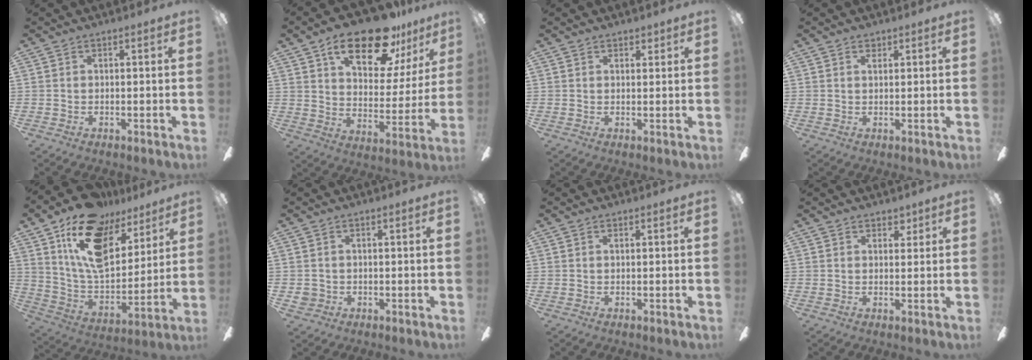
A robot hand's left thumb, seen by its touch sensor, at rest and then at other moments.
{"total": 21.1, "force": [14.0, 8.9, 13.1], "torque": [-0.207, -0.068, 0.235]}
{"total": 1.4, "force": [1.1, 0.7, 0.4], "torque": [-0.001, -0.002, 0.019]}
{"total": 1.3, "force": [0.9, 0.7, 0.8], "torque": [-0.009, -0.002, 0.014]}
{"total": 19.9, "force": [11.8, 10.8, 11.7], "torque": [-0.209, -0.063, 0.210]}
{"total": 2.1, "force": [-0.1, 2.0, 0.5], "torque": [-0.012, 0.005, -0.003]}
{"total": 0.6, "force": [0.3, 0.2, 0.5], "torque": [-0.011, 0.002, 0.005]}
{"total": 2.5, "force": [1.9, 1.5, 0.9], "torque": [-0.003, -0.005, 0.032]}